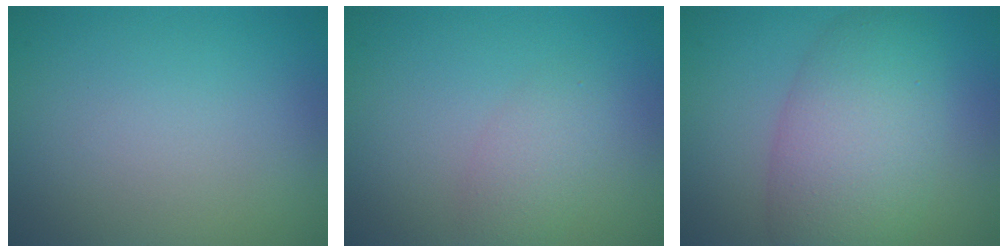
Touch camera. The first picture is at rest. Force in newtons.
{"total": 2.2, "press": 2.2, "slide": 0.1}
{"total": 7.7, "press": 7.7, "slide": 0.2}